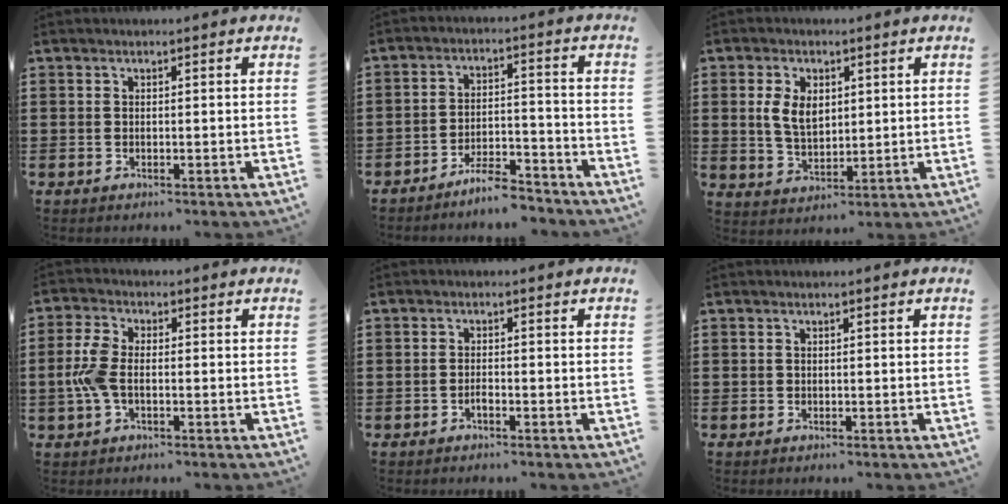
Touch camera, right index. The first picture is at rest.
{"total": 5.8, "force": [-5.4, 0.8, 2.1], "torque": [-0.040, 0.007, -0.104]}
{"total": 5.6, "force": [1.2, 3.6, 4.1], "torque": [-0.090, 0.007, 0.015]}
{"total": 5.4, "force": [-1.0, 2.7, 4.6], "torque": [-0.115, -0.005, -0.025]}
{"total": 1.3, "force": [-0.8, 0.3, 0.9], "torque": [-0.020, -0.004, -0.013]}
{"total": 0.0}